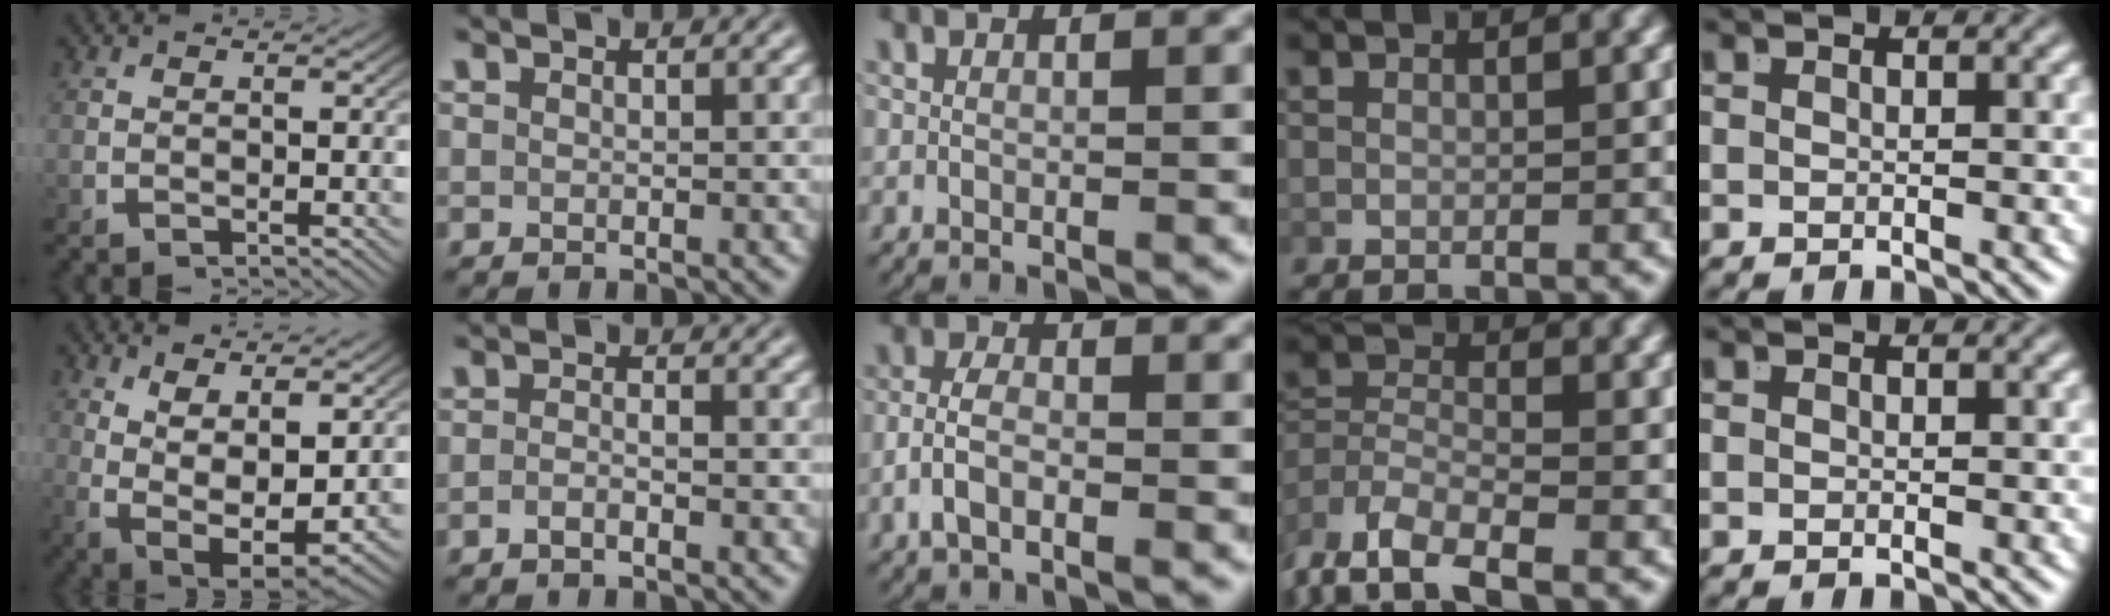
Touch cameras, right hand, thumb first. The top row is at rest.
{"thumb": {"total": 9.2, "force": [-0.6, 6.1, 6.9], "torque": [-0.152, -0.053, 0.010]}, "index": {"total": 1.5, "force": [-1.2, -0.2, 0.8], "torque": [-0.013, -0.002, -0.024]}, "middle": {"total": 2.9, "force": [-1.2, 1.5, 2.1], "torque": [-0.040, 0.001, -0.025]}, "ring": {"total": 5.5, "force": [-2.0, 4.0, 3.2], "torque": [-0.091, -0.024, -0.032]}}